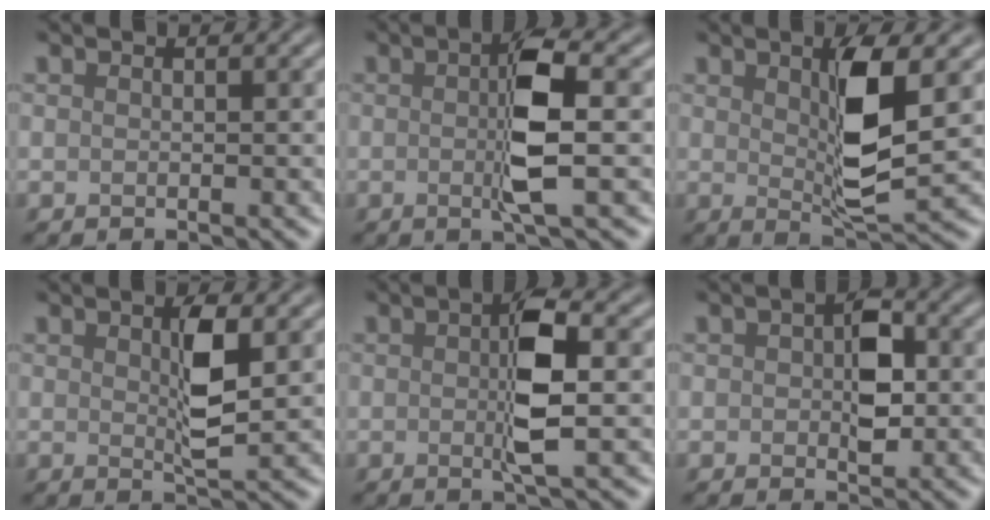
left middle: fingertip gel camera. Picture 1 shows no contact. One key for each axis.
{"total": 5.1, "fx": -0.1, "fy": 0.9, "fz": 5.0, "tx": -0.092, "ty": 0.002, "tz": -0.002}
{"total": 5.8, "fx": 1.1, "fy": 1.5, "fz": 5.5, "tx": -0.096, "ty": -0.008, "tz": 0.023}
{"total": 3.6, "fx": 0.8, "fy": 0.9, "fz": 3.3, "tx": -0.061, "ty": -0.004, "tz": 0.014}
{"total": 4.9, "fx": 0.0, "fy": 1.1, "fz": 4.8, "tx": -0.086, "ty": 0.005, "tz": -0.001}
{"total": 3.7, "fx": 0.1, "fy": 2.1, "fz": 3.1, "tx": -0.044, "ty": 0.002, "tz": -0.001}